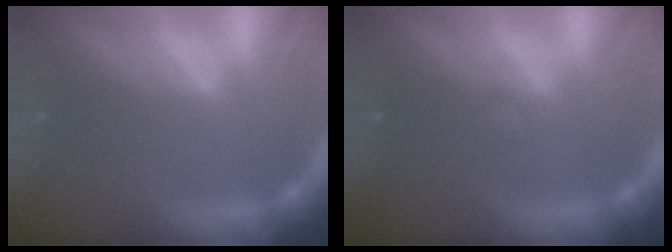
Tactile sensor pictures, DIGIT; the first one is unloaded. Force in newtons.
{"total": 0.9}